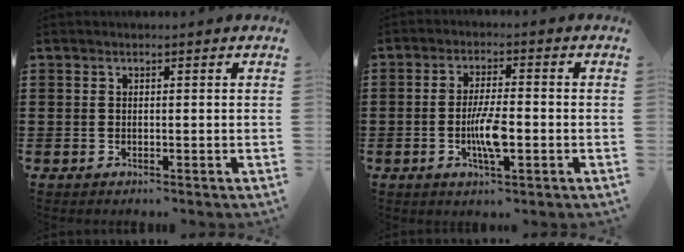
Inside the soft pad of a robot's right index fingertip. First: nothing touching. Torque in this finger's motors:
{"motor_torque": [1.73, -0.41, 0.53, 0.15]}